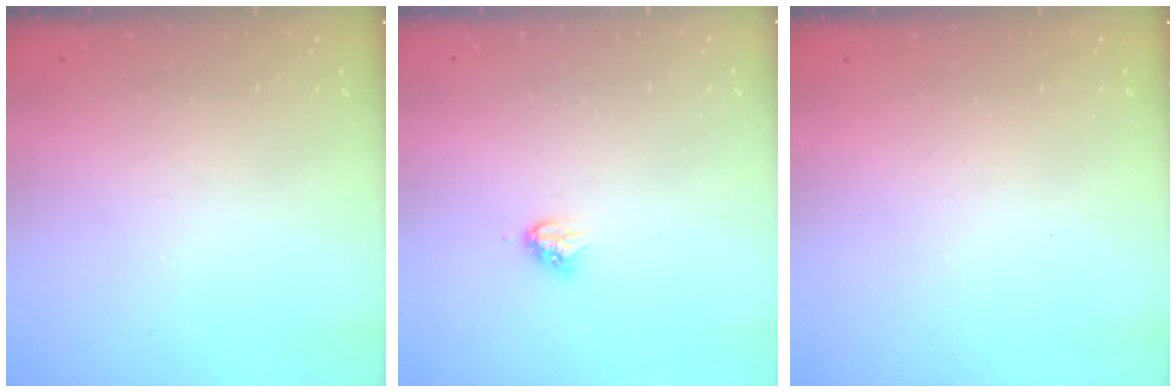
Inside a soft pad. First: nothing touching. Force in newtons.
{"total": 3.8, "press": 3.8, "slide": 0.3}
{"total": 0.0}